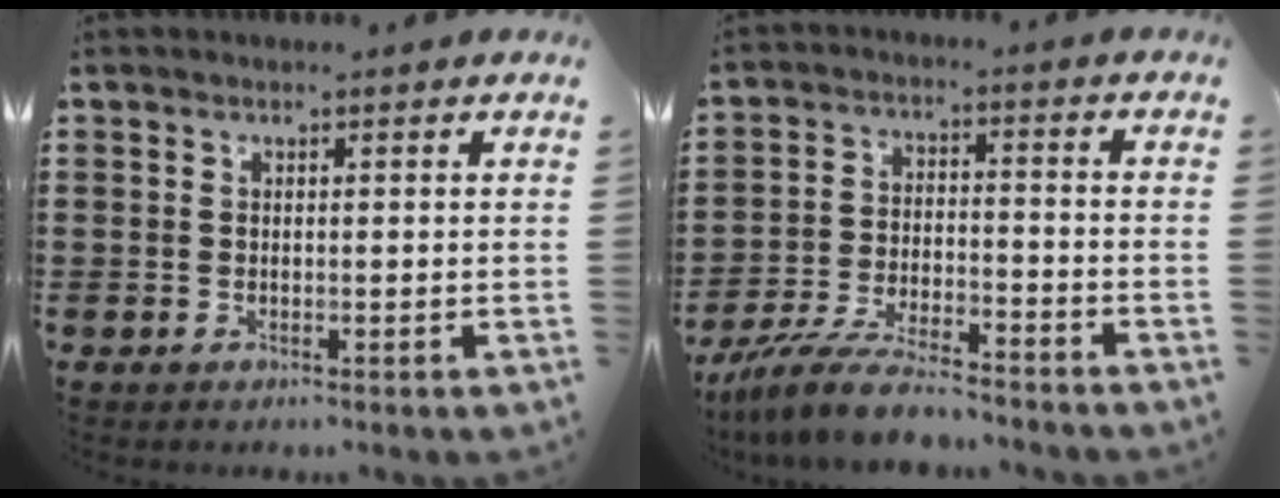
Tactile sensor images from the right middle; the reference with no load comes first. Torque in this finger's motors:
{"motor_torque": [2.14, 0.00, 0.21, 0.17]}